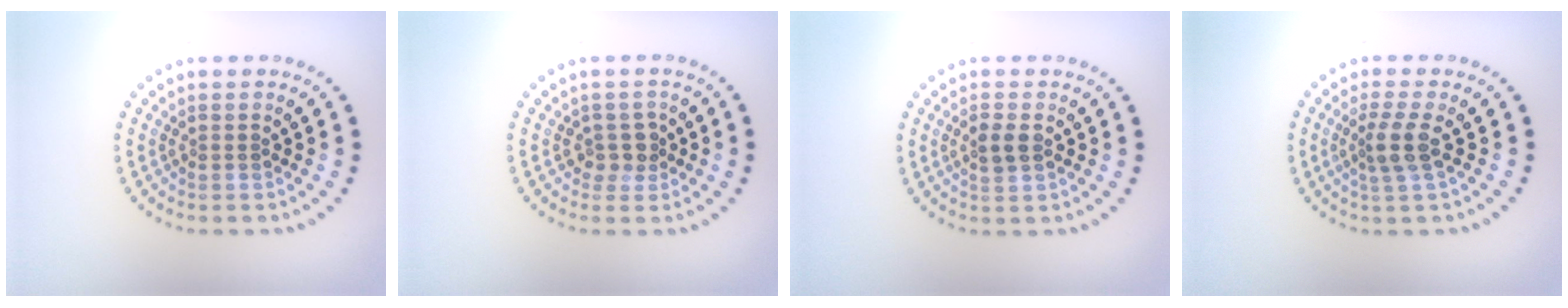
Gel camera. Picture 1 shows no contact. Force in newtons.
{"total": 1.8, "press": 1.4, "slide": 1.1}
{"total": 1.7, "press": 1.7, "slide": 0.2}
{"total": 2.4, "press": 1.9, "slide": 1.5}